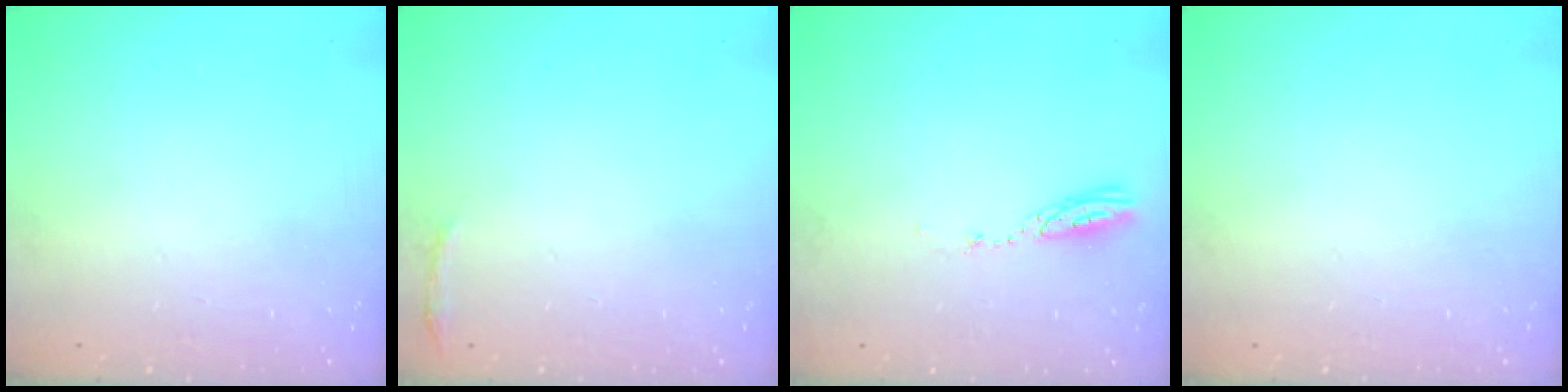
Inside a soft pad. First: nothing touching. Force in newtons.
{"total": 3.0, "press": 1.9, "slide": 2.3}
{"total": 3.7, "press": 3.6, "slide": 0.3}
{"total": 0.0}